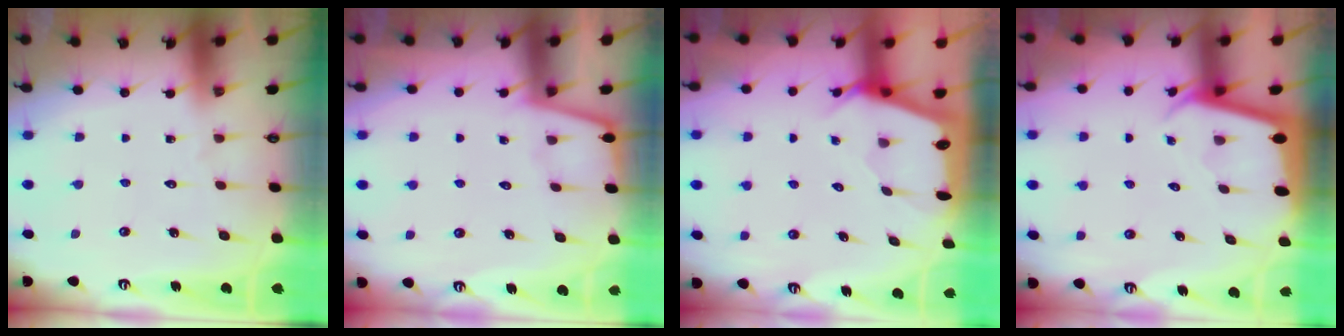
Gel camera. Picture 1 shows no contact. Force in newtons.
{"total": 2.3, "press": 2.3, "slide": 0.3}
{"total": 2.3, "press": 2.3, "slide": 0.3}
{"total": 2.0, "press": 2.0, "slide": 0.2}